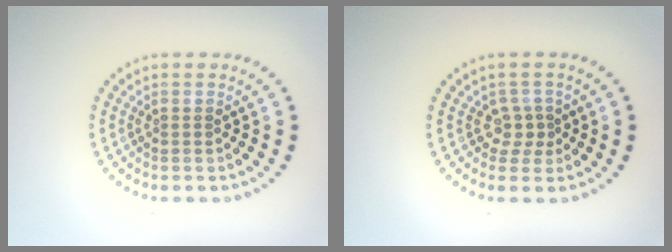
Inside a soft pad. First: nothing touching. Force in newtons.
{"total": 1.7, "press": 1.2, "slide": 1.2}